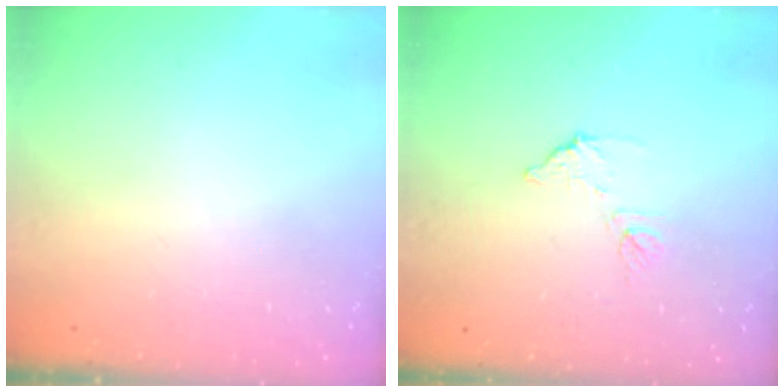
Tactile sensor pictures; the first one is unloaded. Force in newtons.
{"total": 7.2, "press": 7.2, "slide": 0.3}